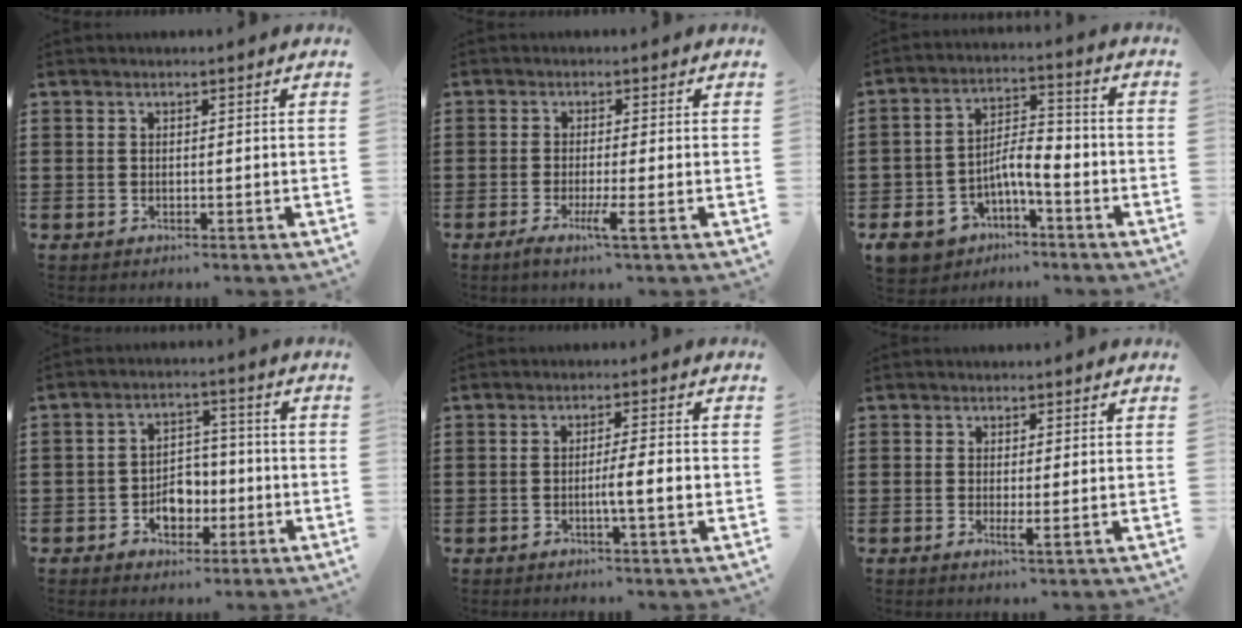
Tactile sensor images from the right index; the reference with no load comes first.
{"total": 3.8, "force": [-1.8, 0.0, 3.4], "torque": [-0.062, -0.016, -0.030]}
{"total": 7.3, "force": [-3.6, 4.0, 4.9], "torque": [-0.108, 0.010, -0.072]}
{"total": 5.1, "force": [-1.9, 4.1, 2.4], "torque": [-0.034, 0.004, -0.036]}
{"total": 4.4, "force": [-0.9, 0.2, 4.3], "torque": [-0.074, -0.004, -0.017]}
{"total": 1.5, "force": [-0.2, 0.0, 1.5], "torque": [-0.029, -0.007, -0.003]}